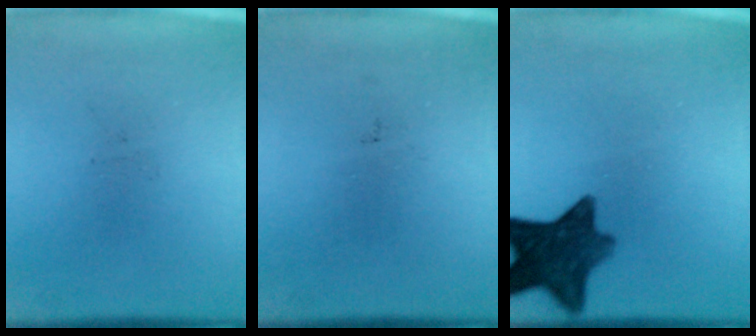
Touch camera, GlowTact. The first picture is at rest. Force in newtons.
{"total": 0.0}
{"total": 10.7}